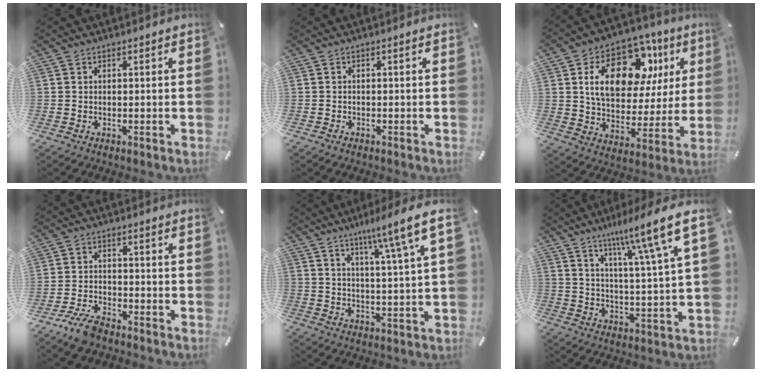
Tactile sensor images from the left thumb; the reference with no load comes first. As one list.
[{"total": 0.5, "force": [-0.4, 0.3, 0.1], "torque": [-0.001, 0.002, -0.010]}, {"total": 20.0, "force": [7.9, 12.4, 13.6], "torque": [-0.214, -0.017, 0.138]}, {"total": 6.3, "force": [-5.2, 2.1, 3.0], "torque": [-0.075, 0.018, -0.102]}, {"total": 10.6, "force": [6.4, 0.1, 8.4], "torque": [-0.135, -0.039, 0.096]}, {"total": 15.8, "force": [9.7, 1.8, 12.4], "torque": [-0.199, -0.051, 0.147]}]